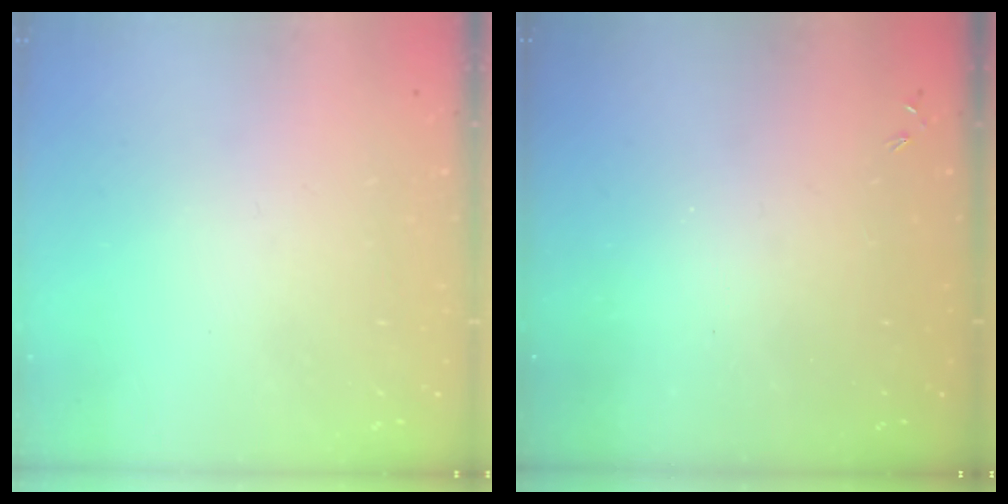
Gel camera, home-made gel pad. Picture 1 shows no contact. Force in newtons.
{"total": 0.0}